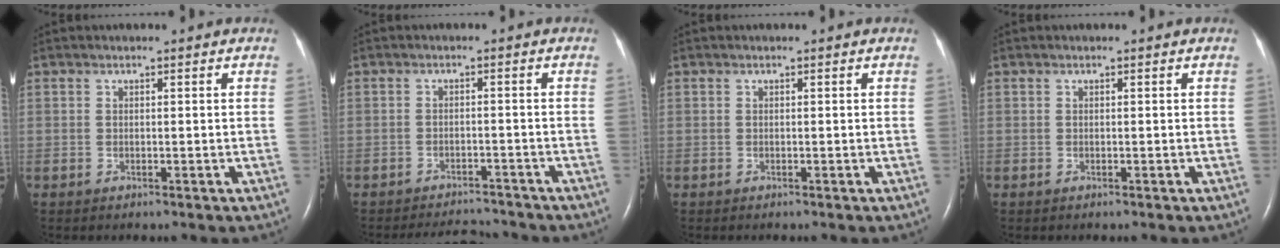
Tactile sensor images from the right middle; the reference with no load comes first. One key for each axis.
{"total": 5.1, "fx": -5.0, "fy": 0.8, "fz": 0.1, "tx": -0.006, "ty": -0.001, "tz": -0.074}
{"total": 0.0}
{"total": 0.0}